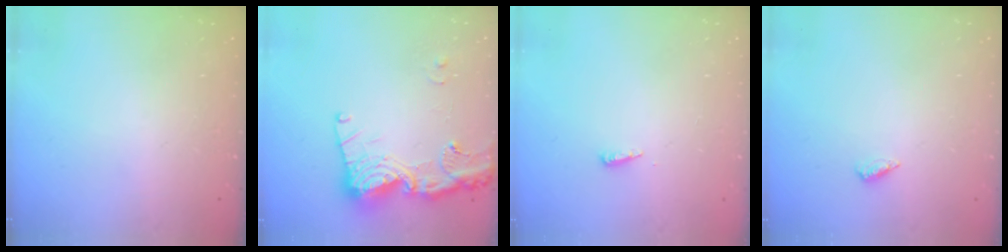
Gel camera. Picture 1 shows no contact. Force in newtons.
{"total": 16.6, "press": 16.5, "slide": 1.9}
{"total": 3.8, "press": 3.7, "slide": 0.6}
{"total": 2.6, "press": 2.2, "slide": 1.3}